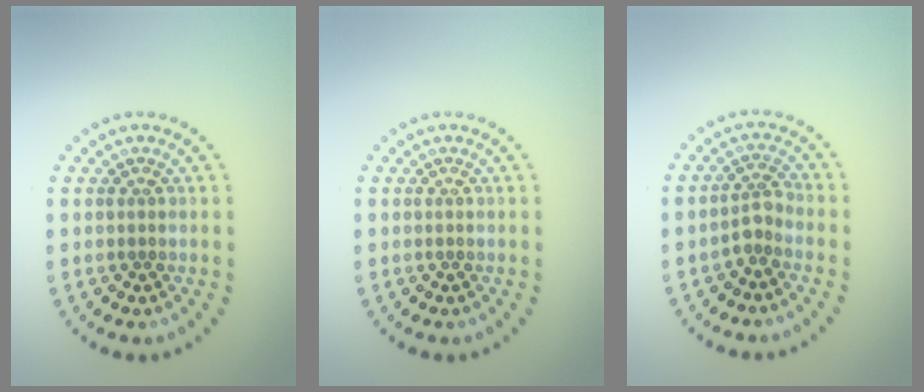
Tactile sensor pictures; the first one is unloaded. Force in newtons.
{"total": 0.0}
{"total": 1.9, "press": 1.4, "slide": 1.3}